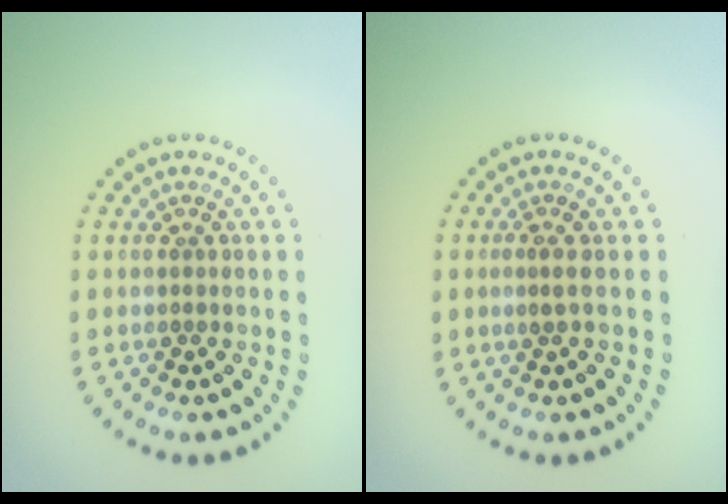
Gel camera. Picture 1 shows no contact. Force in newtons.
{"total": 1.0, "press": 0.4, "slide": 0.9}